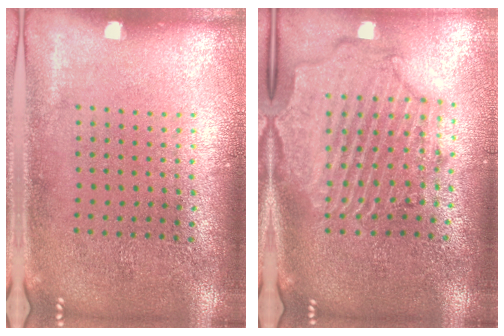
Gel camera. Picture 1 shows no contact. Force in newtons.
{"total": 2.6, "press": 2.3, "slide": 1.1}